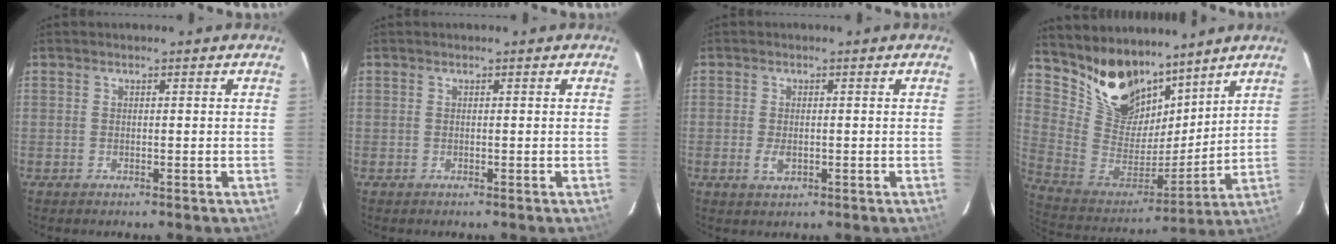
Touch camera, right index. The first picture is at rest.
{"total": 0.0}
{"total": 2.6, "force": [-0.7, 1.4, 2.1], "torque": [-0.041, -0.004, -0.009]}
{"total": 17.1, "force": [13.2, 9.2, 5.8], "torque": [-0.151, 0.000, 0.261]}